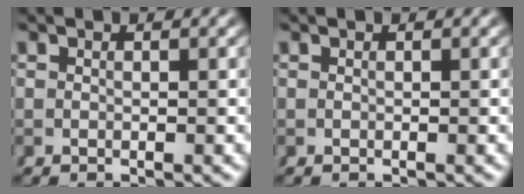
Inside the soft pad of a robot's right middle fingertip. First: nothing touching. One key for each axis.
{"total": 0.0}